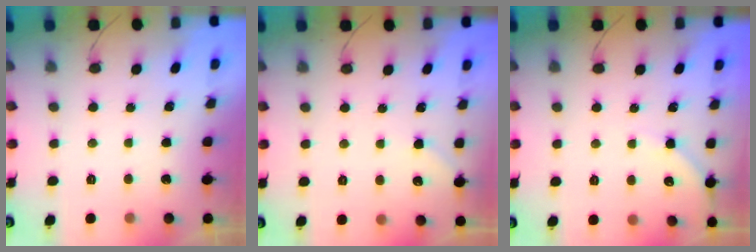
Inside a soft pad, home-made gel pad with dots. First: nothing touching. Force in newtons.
{"total": 2.2, "press": 2.1, "slide": 0.3}
{"total": 3.7, "press": 3.7, "slide": 0.6}